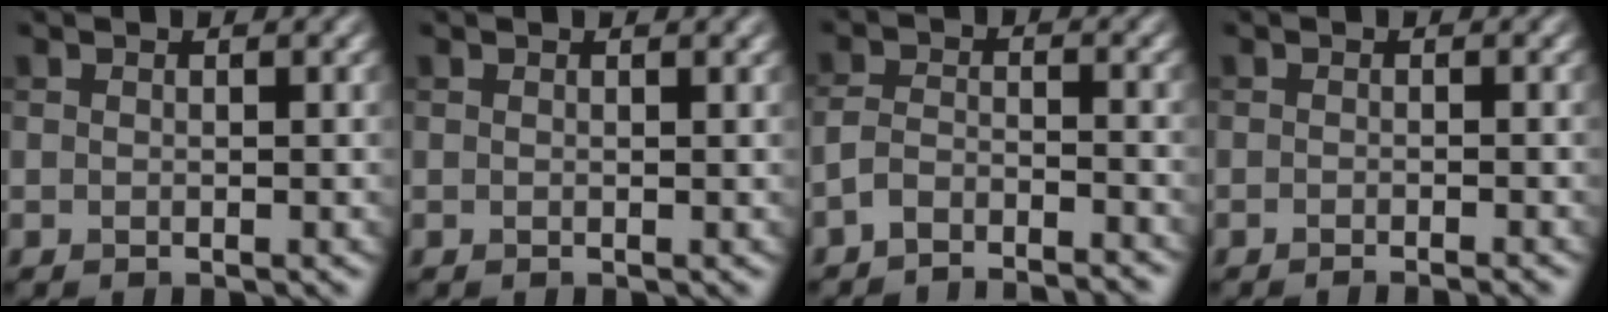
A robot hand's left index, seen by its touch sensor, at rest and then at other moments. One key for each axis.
{"total": 0.9, "fx": 0.7, "fy": 0.2, "fz": 0.4, "tx": 0.003, "ty": 0.007, "tz": 0.010}
{"total": 4.1, "fx": -3.9, "fy": 0.7, "fz": 1.2, "tx": -0.022, "ty": -0.001, "tz": -0.073}
{"total": 1.7, "fx": -1.2, "fy": 0.3, "fz": 1.1, "tx": -0.006, "ty": -0.001, "tz": -0.022}